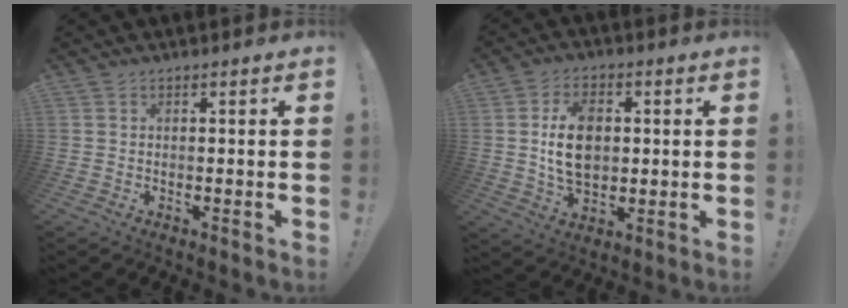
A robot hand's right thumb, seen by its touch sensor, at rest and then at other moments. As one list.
[{"total": 12.8, "force": [1.2, 8.8, 9.2], "torque": [-0.153, 0.005, 0.022]}]